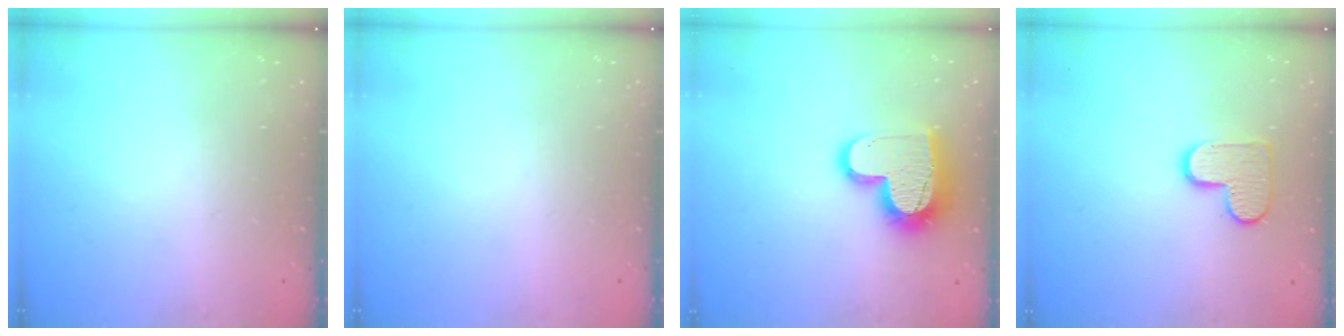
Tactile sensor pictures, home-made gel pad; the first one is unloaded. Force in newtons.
{"total": 0.0}
{"total": 15.9, "press": 15.9, "slide": 1.1}
{"total": 9.6, "press": 9.6, "slide": 0.6}